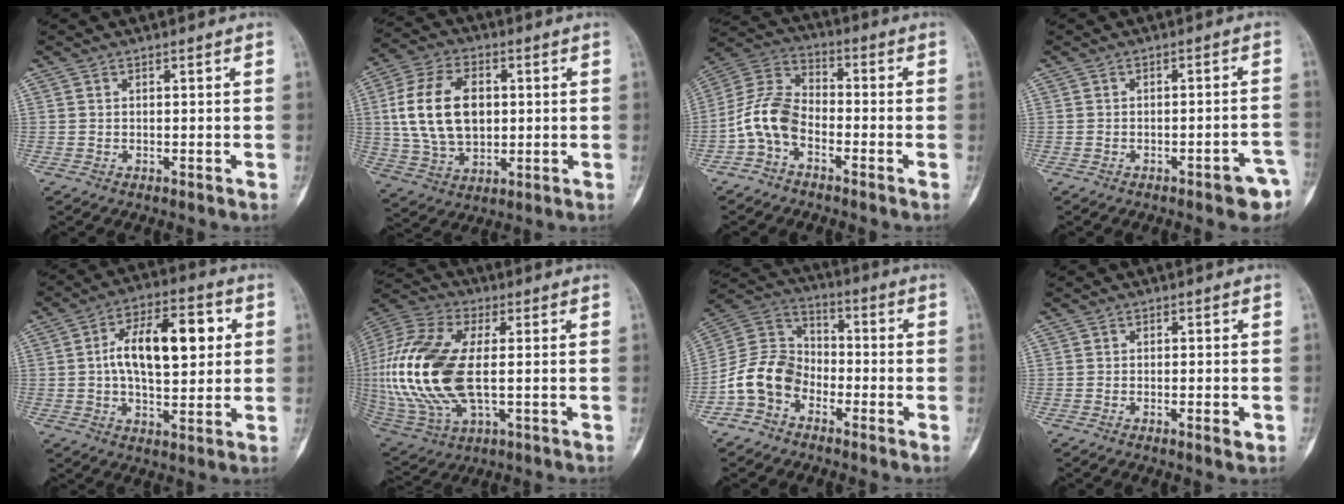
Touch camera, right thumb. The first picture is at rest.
{"total": 16.0, "force": [1.9, 10.3, 12.0], "torque": [-0.211, 0.004, 0.039]}
{"total": 9.6, "force": [-3.7, 5.9, 6.6], "torque": [-0.133, 0.044, -0.086]}
{"total": 5.9, "force": [-3.3, 1.7, 4.6], "torque": [-0.045, 0.023, -0.036]}
{"total": 15.8, "force": [2.5, 7.8, 13.5], "torque": [-0.198, 0.016, 0.035]}
{"total": 23.1, "force": [0.0, 11.5, 20.0], "torque": [-0.455, -0.006, 0.007]}
{"total": 10.8, "force": [-4.9, 8.0, 5.3], "torque": [-0.092, 0.057, -0.109]}
{"total": 2.2, "force": [-0.8, 0.4, 2.0], "torque": [-0.033, -0.002, -0.011]}